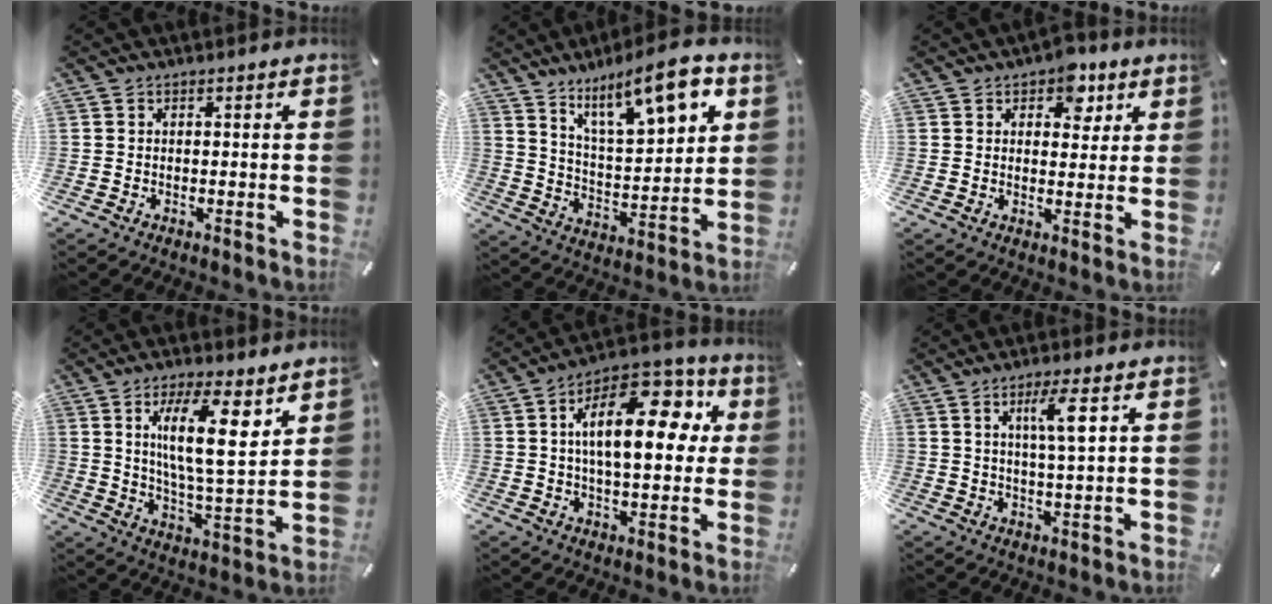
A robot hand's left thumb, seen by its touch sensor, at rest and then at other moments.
{"total": 15.7, "force": [10.7, 5.5, 10.2], "torque": [-0.154, -0.061, 0.176]}
{"total": 6.6, "force": [3.6, 4.6, 3.1], "torque": [-0.011, -0.016, 0.054]}
{"total": 14.5, "force": [6.4, 4.1, 12.4], "torque": [-0.198, -0.027, 0.102]}
{"total": 19.4, "force": [5.2, 9.6, 16.0], "torque": [-0.259, -0.013, 0.079]}
{"total": 6.7, "force": [2.5, 0.7, 6.1], "torque": [-0.120, -0.002, 0.036]}